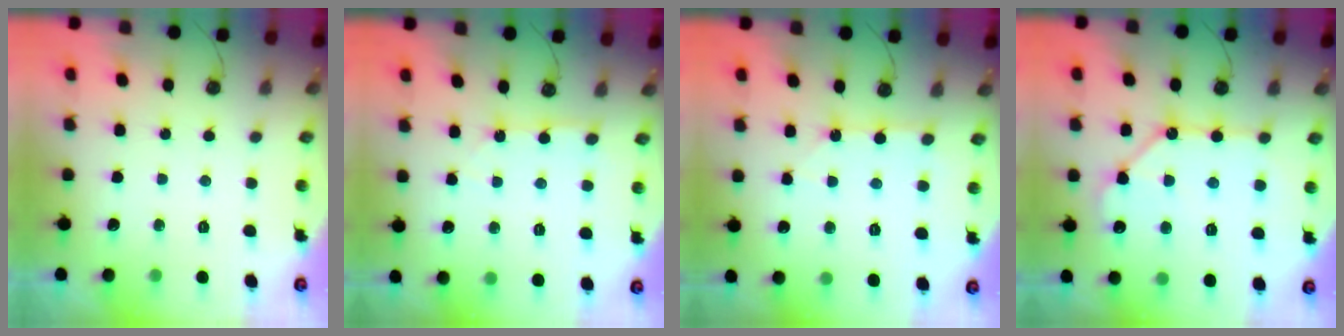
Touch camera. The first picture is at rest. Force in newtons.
{"total": 3.0, "press": 3.0, "slide": 0.4}
{"total": 2.8, "press": 2.8, "slide": 0.3}
{"total": 11.5, "press": 11.5, "slide": 1.2}